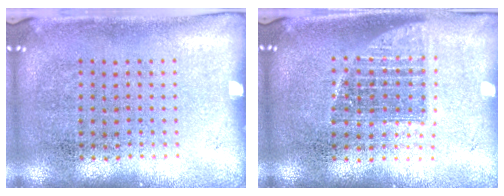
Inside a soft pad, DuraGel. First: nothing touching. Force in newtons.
{"total": 1.2, "press": 1.0, "slide": 0.7}